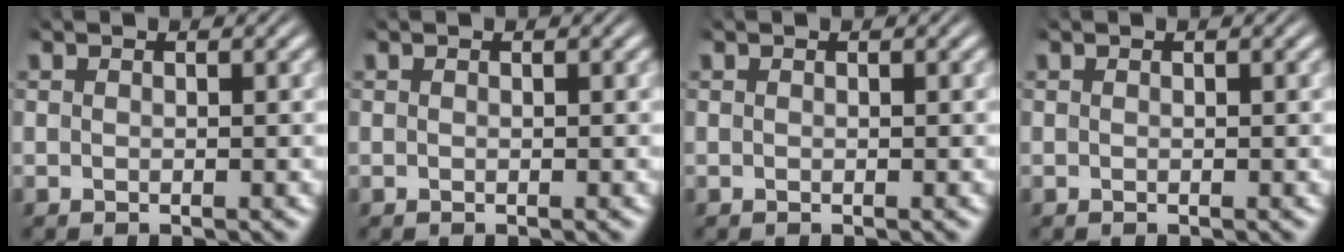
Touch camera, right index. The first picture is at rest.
{"total": 0.0}
{"total": 0.0}
{"total": 0.0}